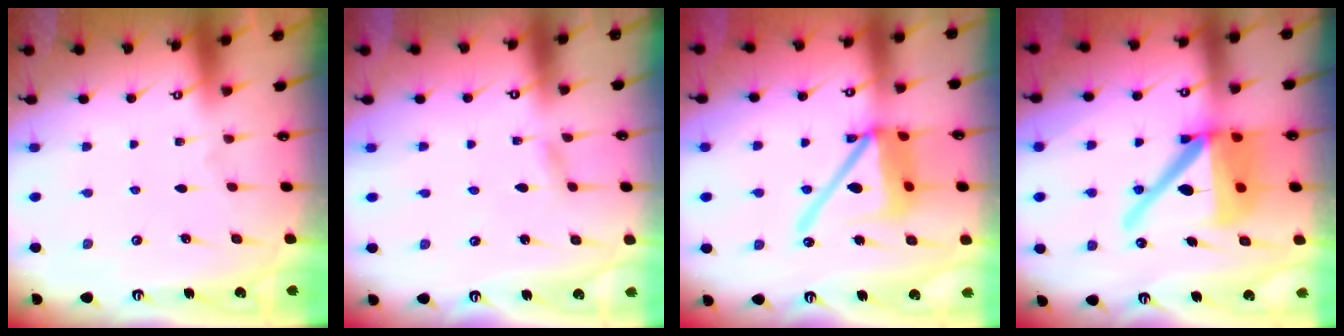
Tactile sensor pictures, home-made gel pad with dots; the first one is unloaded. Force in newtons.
{"total": 2.1, "press": 2.1, "slide": 0.2}
{"total": 17.4, "press": 17.3, "slide": 1.9}
{"total": 19.5, "press": 19.3, "slide": 2.5}